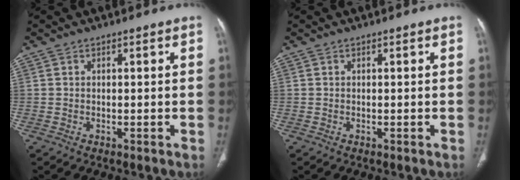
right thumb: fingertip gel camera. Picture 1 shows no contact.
{"total": 0.0}